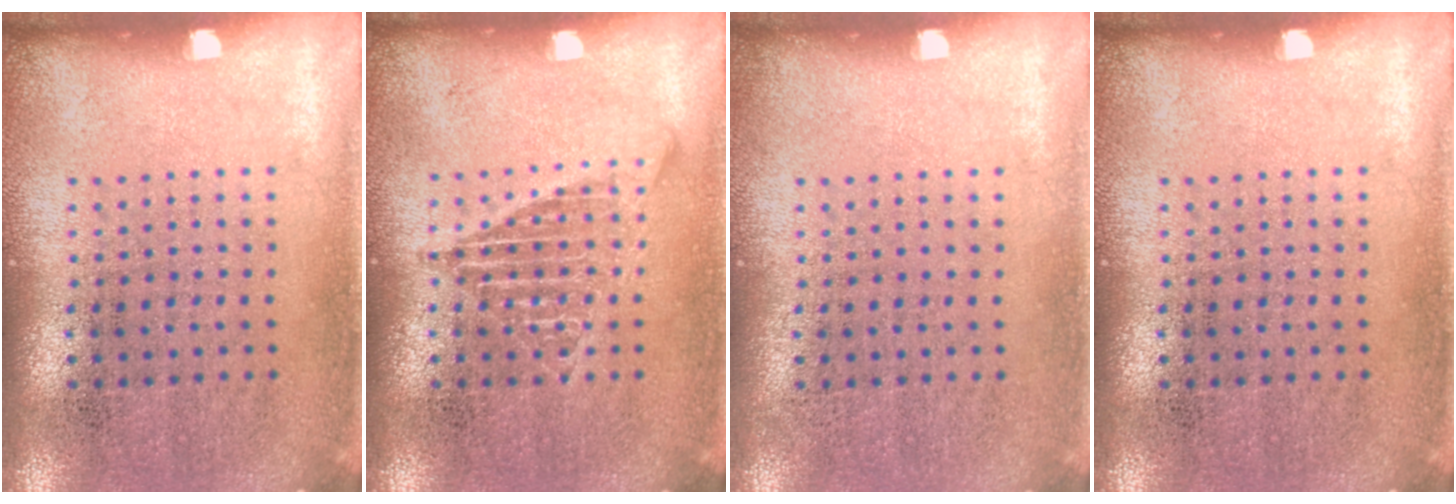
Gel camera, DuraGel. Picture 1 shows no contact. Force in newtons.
{"total": 1.7, "press": 1.7, "slide": 0.2}
{"total": 0.0}
{"total": 0.0}